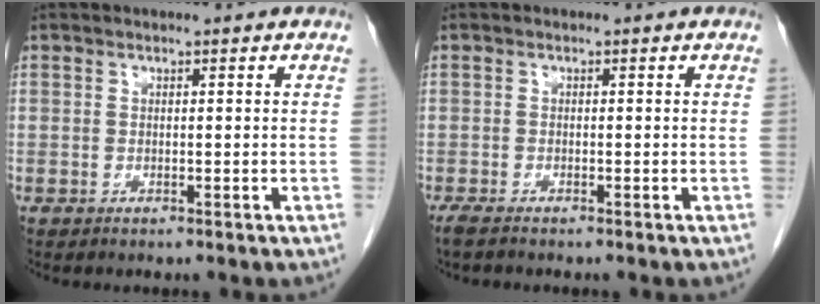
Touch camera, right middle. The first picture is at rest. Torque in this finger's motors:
{"motor_torque": [0.61, -0.86, -0.01, 0.02]}